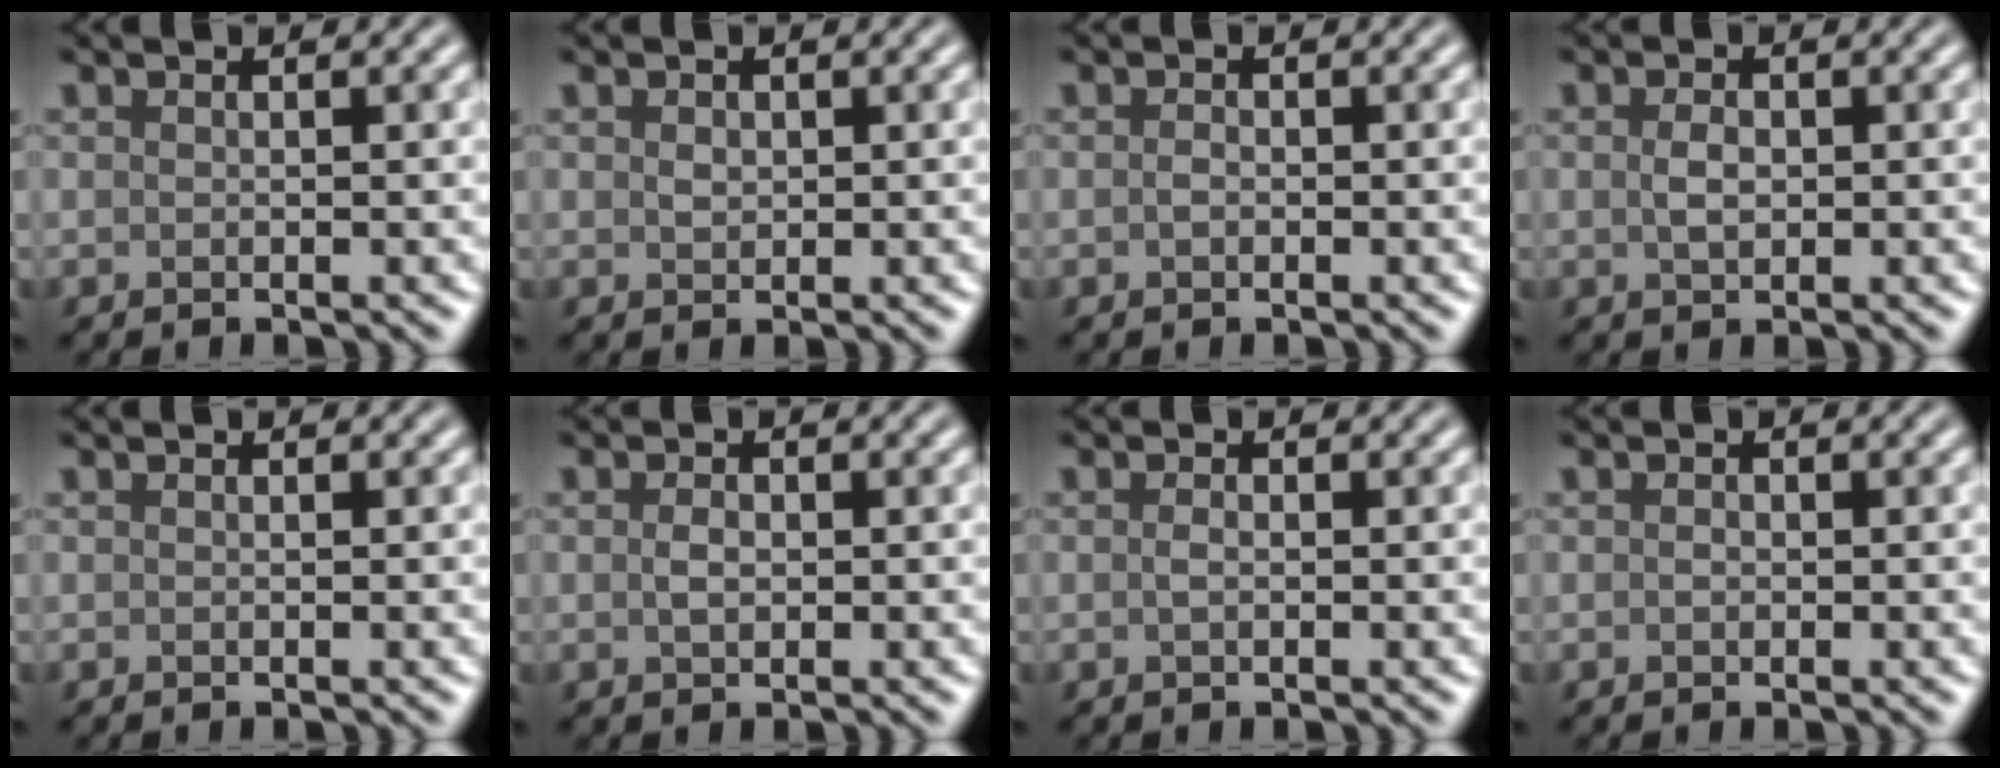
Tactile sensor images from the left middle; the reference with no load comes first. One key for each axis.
{"total": 0.9, "fx": 0.2, "fy": 0.7, "fz": 0.5, "tx": -0.013, "ty": -0.001, "tz": 0.004}
{"total": 0.7, "fx": -0.2, "fy": 0.5, "fz": 0.5, "tx": -0.014, "ty": 0.001, "tz": -0.005}
{"total": 1.7, "fx": 0.1, "fy": 1.1, "fz": 1.3, "tx": -0.030, "ty": 0.000, "tz": 0.002}
{"total": 0.0}
{"total": 1.3, "fx": 0.0, "fy": 0.8, "fz": 1.0, "tx": -0.022, "ty": 0.000, "tz": -0.001}
{"total": 0.8, "fx": -0.1, "fy": 0.4, "fz": 0.7, "tx": -0.019, "ty": 0.000, "tz": -0.003}
{"total": 0.5, "fx": -0.1, "fy": 0.4, "fz": 0.3, "tx": -0.008, "ty": 0.000, "tz": -0.003}